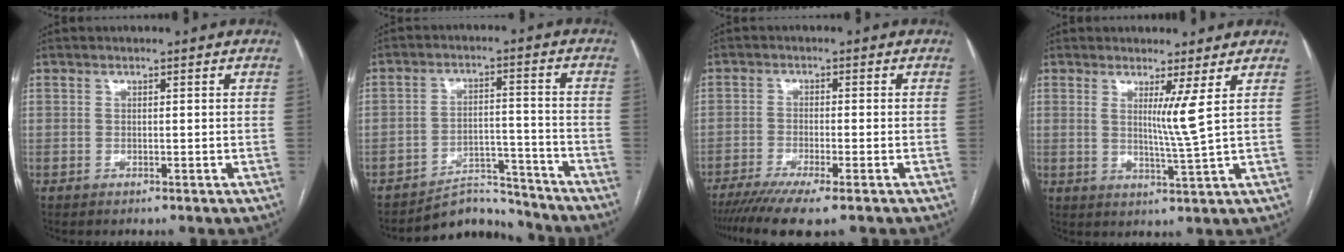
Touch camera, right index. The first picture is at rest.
{"total": 7.5, "force": [-7.3, 1.4, -0.7], "torque": [0.018, 0.038, -0.116]}
{"total": 8.8, "force": [-6.7, 0.2, 5.7], "torque": [-0.089, -0.017, -0.106]}
{"total": 3.0, "force": [1.2, -0.8, 2.6], "torque": [-0.047, -0.017, 0.025]}